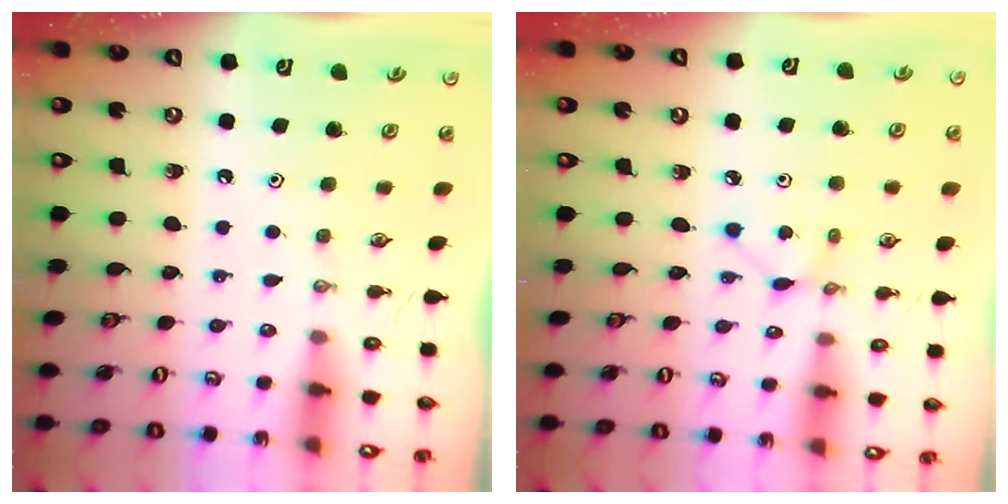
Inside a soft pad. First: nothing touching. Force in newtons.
{"total": 2.8, "press": 2.8, "slide": 0.3}